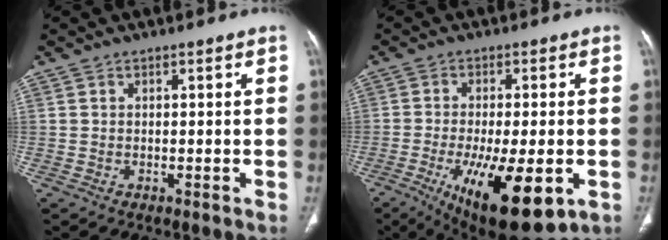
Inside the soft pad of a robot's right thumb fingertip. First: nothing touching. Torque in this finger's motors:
{"motor_torque": [1.83, 1.72, 0.16, -0.06, 0.16]}